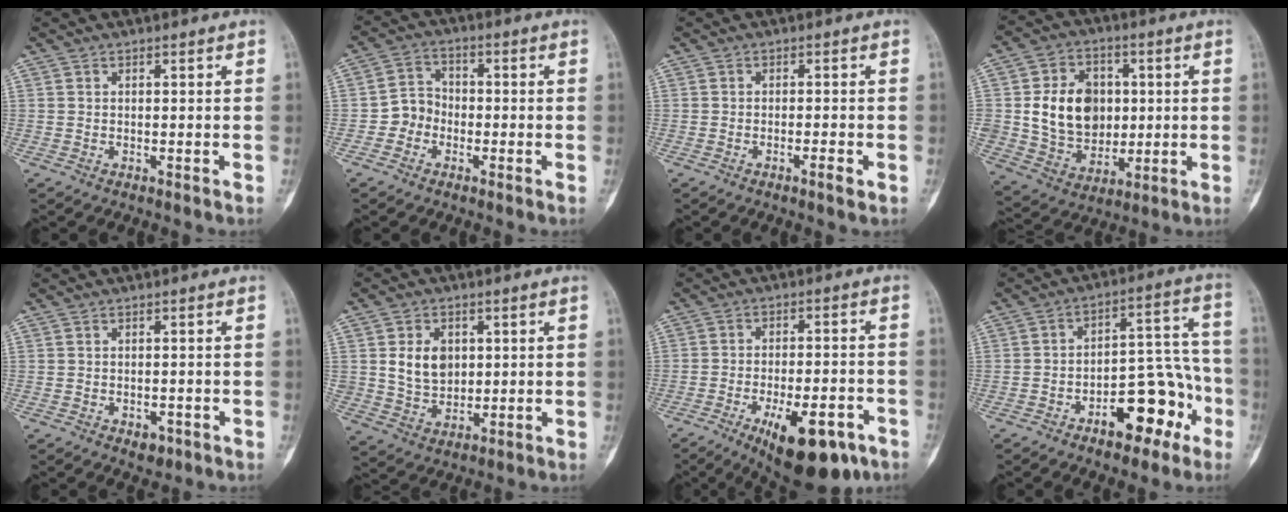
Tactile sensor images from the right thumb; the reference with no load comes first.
{"total": 5.2, "force": [-1.9, 4.5, 1.7], "torque": [-0.005, 0.020, -0.046]}
{"total": 2.1, "force": [-1.0, 0.4, 1.8], "torque": [-0.031, 0.000, -0.019]}
{"total": 15.6, "force": [1.6, 12.3, 9.5], "torque": [-0.119, -0.001, 0.040]}
{"total": 2.4, "force": [-1.1, 1.6, 1.4], "torque": [-0.010, 0.004, -0.007]}
{"total": 8.1, "force": [1.7, 6.2, 4.9], "torque": [-0.059, -0.012, 0.040]}
{"total": 15.9, "force": [-8.4, 6.2, 12.0], "torque": [-0.150, 0.033, -0.114]}
{"total": 15.0, "force": [-6.8, 7.6, 10.9], "torque": [-0.115, 0.070, -0.095]}